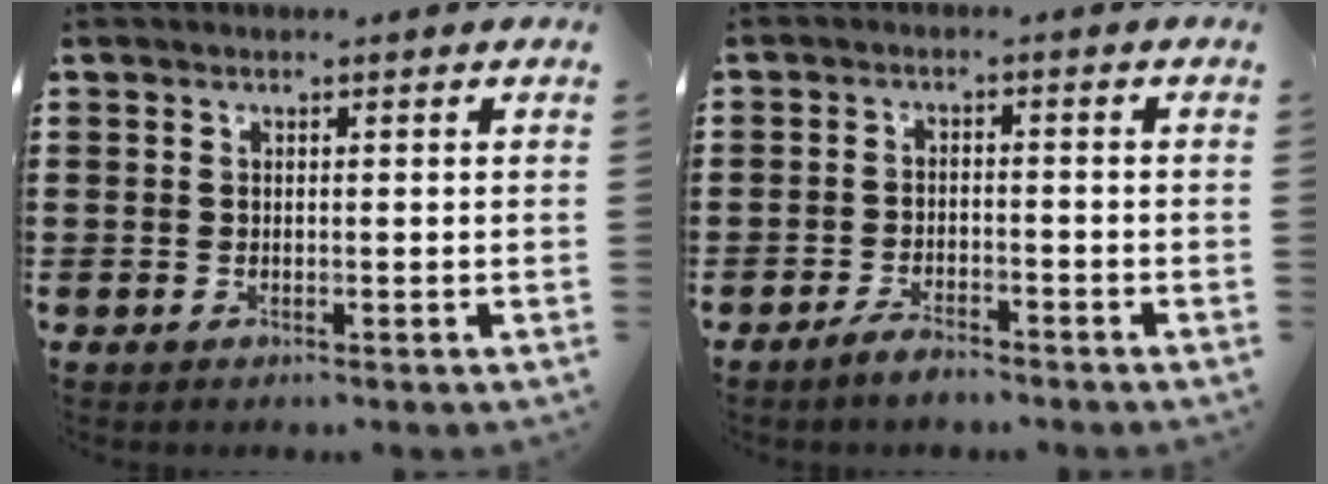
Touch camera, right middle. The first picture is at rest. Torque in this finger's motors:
{"motor_torque": [1.09, -0.19, 0.11, 0.06]}